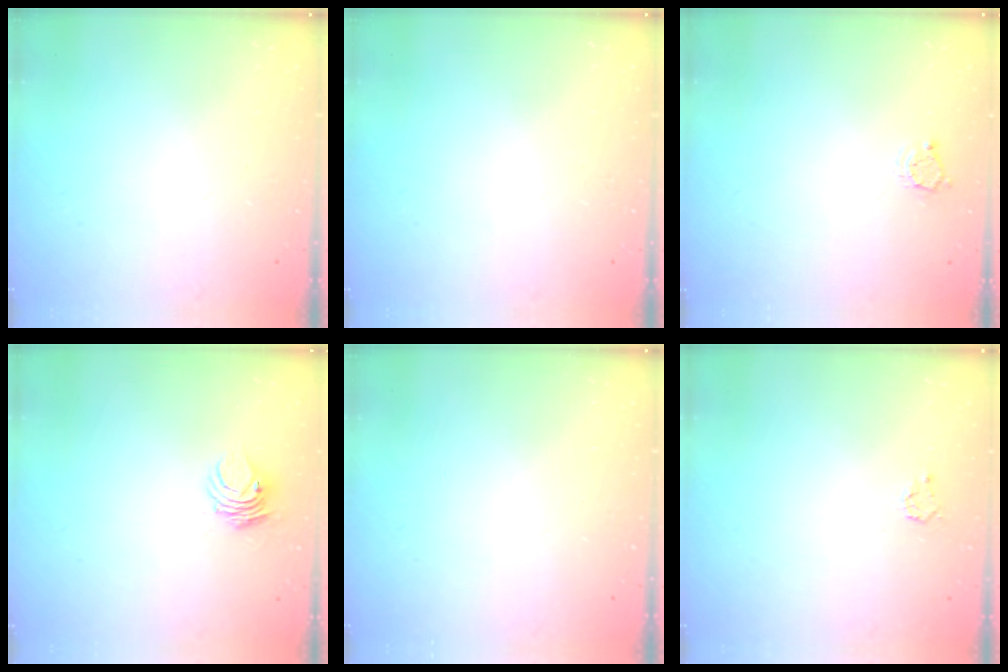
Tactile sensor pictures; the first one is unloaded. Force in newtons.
{"total": 0.0}
{"total": 4.2, "press": 4.2, "slide": 0.0}
{"total": 4.8, "press": 4.8, "slide": 0.3}
{"total": 0.0}
{"total": 2.9, "press": 2.9, "slide": 0.3}